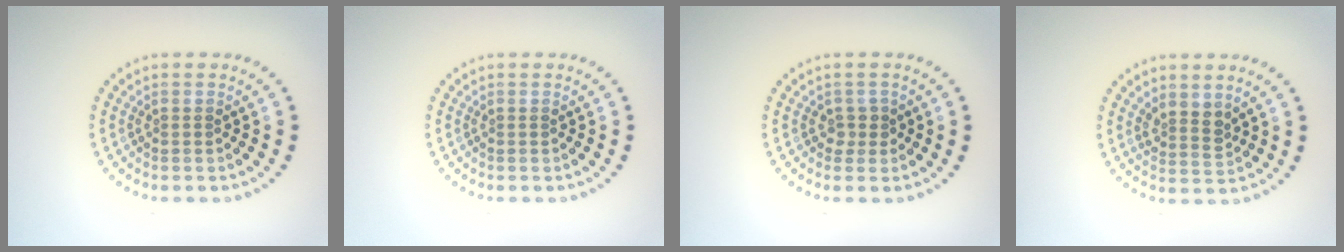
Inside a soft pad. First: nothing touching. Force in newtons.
{"total": 0.0}
{"total": 1.4, "press": 1.1, "slide": 0.9}
{"total": 2.0, "press": 1.6, "slide": 1.1}